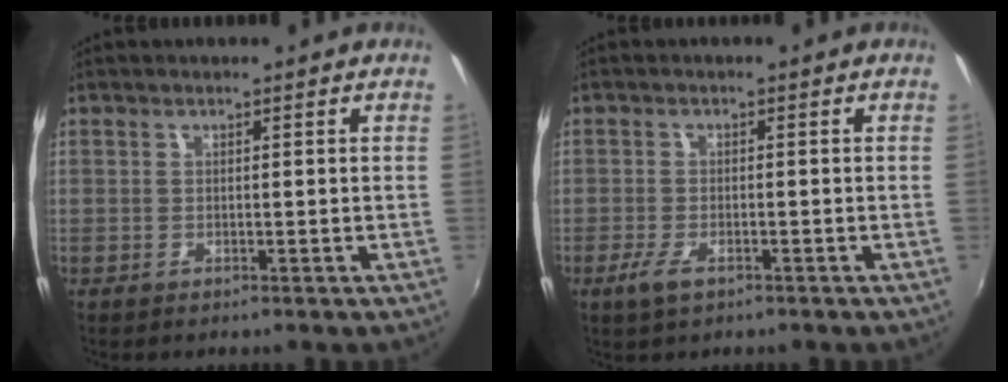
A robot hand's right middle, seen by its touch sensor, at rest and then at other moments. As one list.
[{"total": 3.5, "force": [-2.1, 1.3, 2.4], "torque": [-0.059, -0.007, -0.041]}]